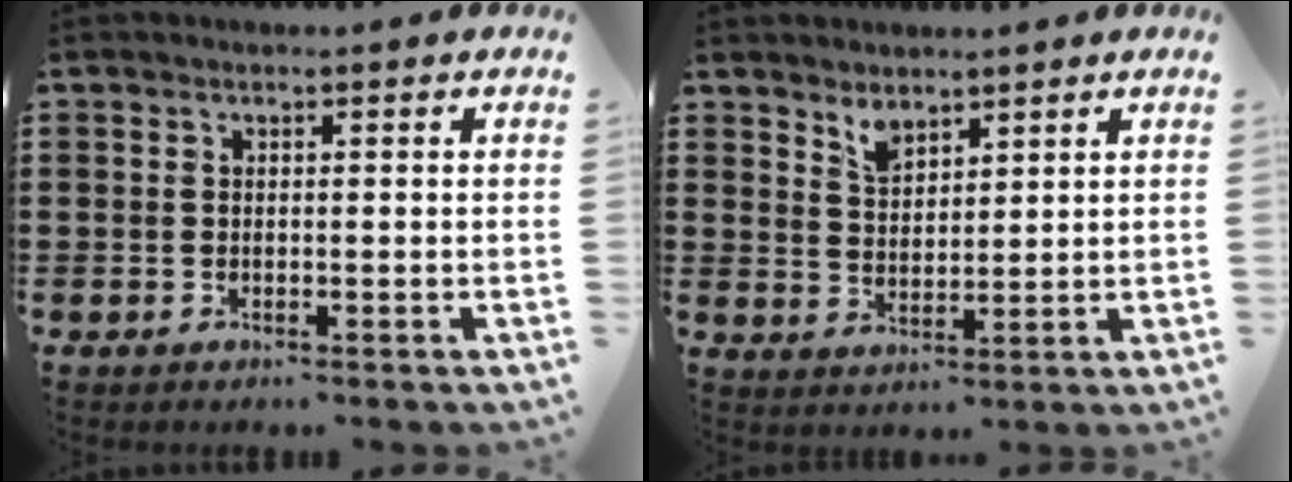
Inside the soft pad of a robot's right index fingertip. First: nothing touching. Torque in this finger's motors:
{"motor_torque": [0.04, -0.03, 0.10, 0.01]}